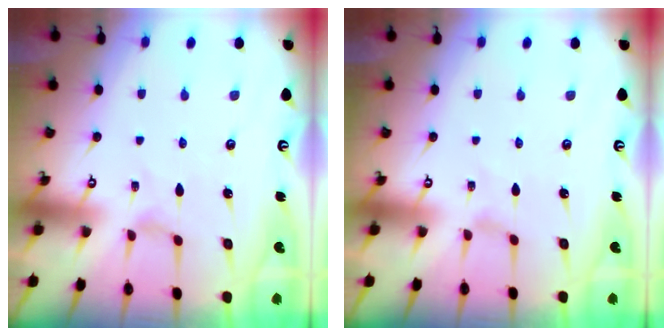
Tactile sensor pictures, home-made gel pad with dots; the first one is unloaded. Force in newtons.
{"total": 0.5, "press": 0.5, "slide": 0.2}